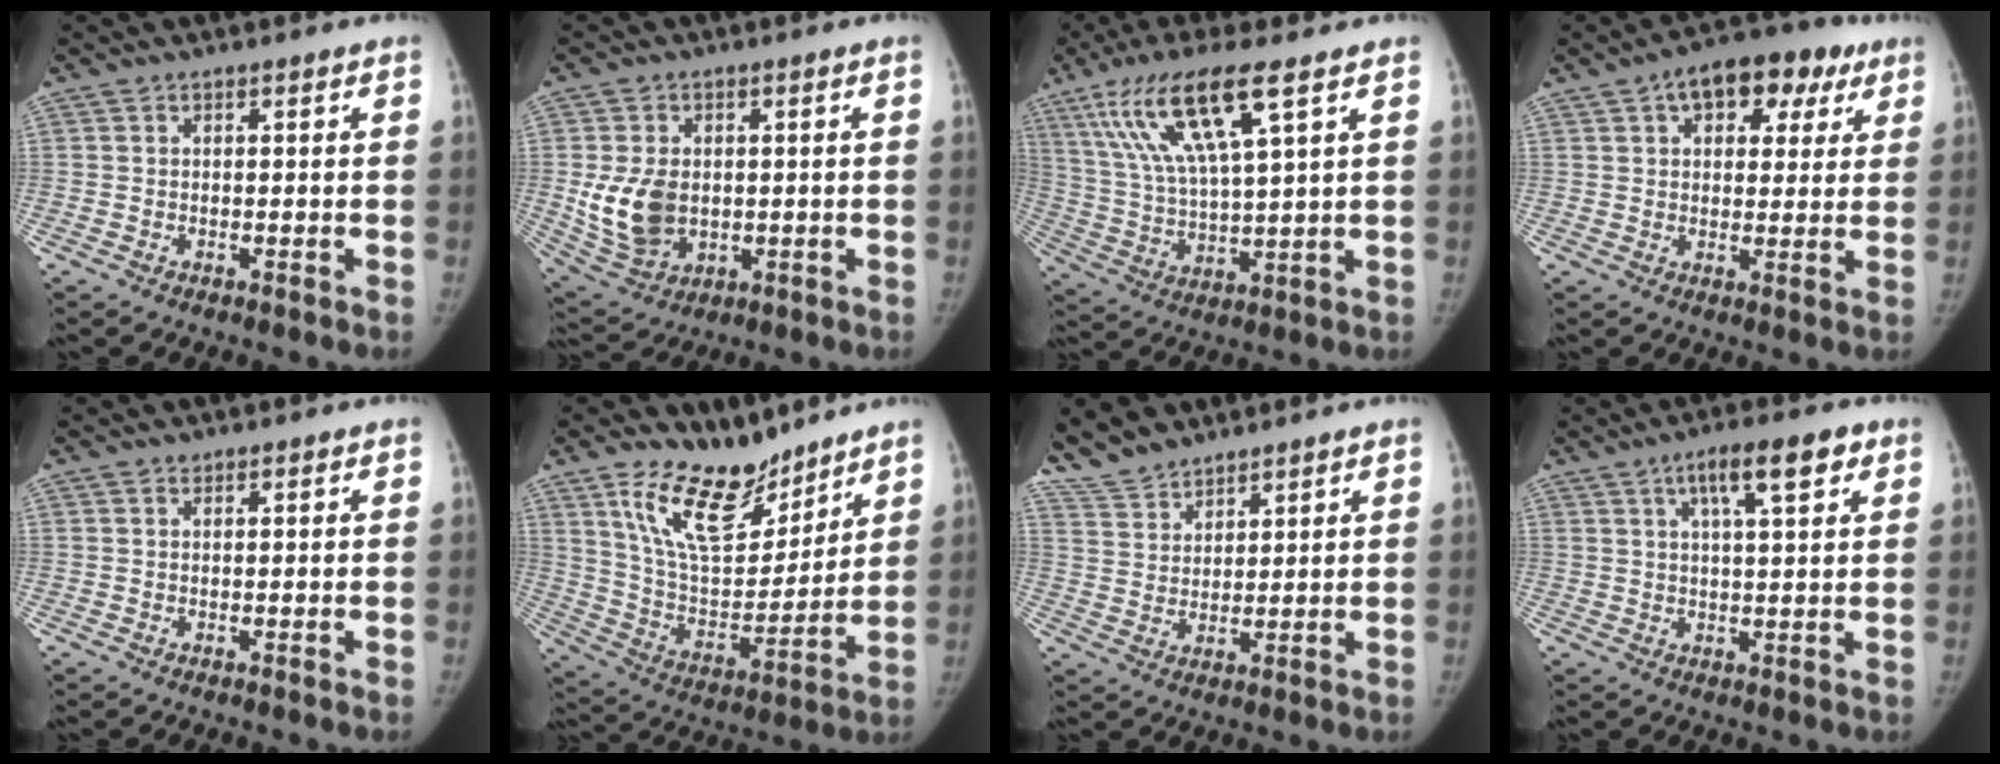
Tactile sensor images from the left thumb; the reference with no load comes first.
{"total": 10.8, "force": [0.0, 7.8, 7.5], "torque": [-0.126, -0.008, 0.020]}
{"total": 16.0, "force": [8.2, 3.1, 13.4], "torque": [-0.278, -0.019, 0.162]}
{"total": 13.5, "force": [6.4, 8.0, 8.8], "torque": [-0.078, 0.006, 0.087]}
{"total": 0.6, "force": [0.5, 0.3, 0.1], "torque": [-0.001, -0.004, 0.007]}
{"total": 16.9, "force": [12.6, 7.4, 8.4], "torque": [-0.102, -0.086, 0.236]}
{"total": 9.2, "force": [8.0, 3.6, 2.8], "torque": [-0.045, -0.031, 0.166]}
{"total": 8.7, "force": [4.3, 2.5, 7.1], "torque": [-0.102, -0.006, 0.067]}